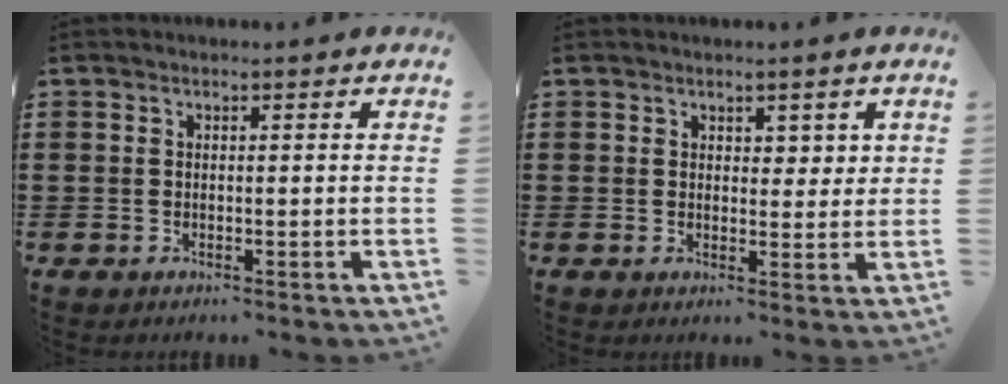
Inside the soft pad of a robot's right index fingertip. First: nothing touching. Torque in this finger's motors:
{"motor_torque": [0.01, 0.32, 0.14, -0.01]}